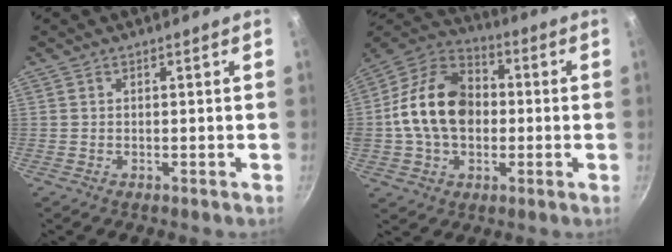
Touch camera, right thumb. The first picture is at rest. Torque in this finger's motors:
{"motor_torque": [2.36, 2.65, 1.45, -0.85, 0.67]}